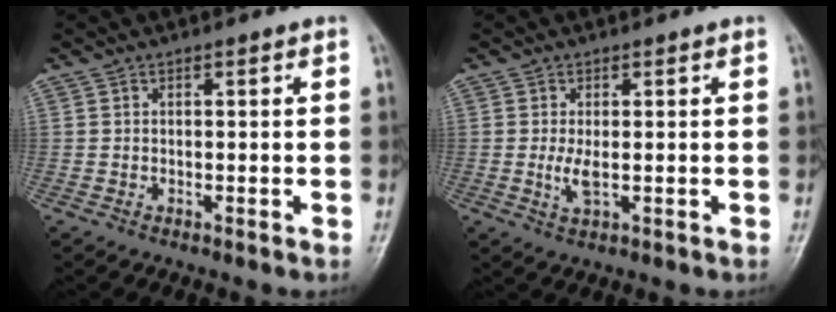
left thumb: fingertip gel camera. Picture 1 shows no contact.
{"total": 3.2, "force": [0.0, 1.3, 2.9], "torque": [-0.062, -0.010, 0.003]}